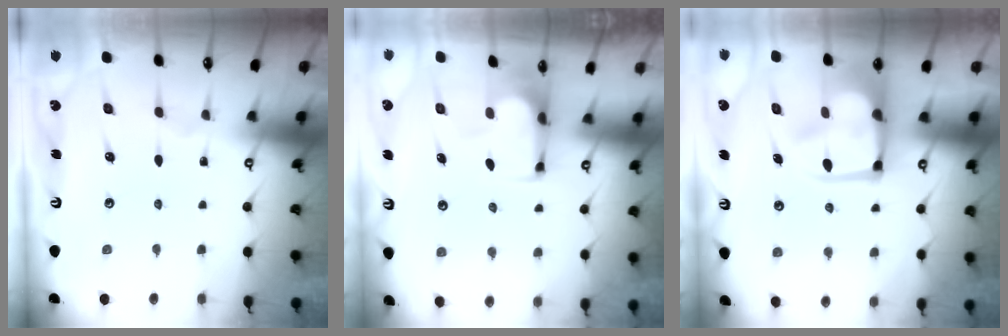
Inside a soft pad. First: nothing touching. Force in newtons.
{"total": 5.3, "press": 5.2, "slide": 1.0}
{"total": 13.9, "press": 13.9, "slide": 1.2}